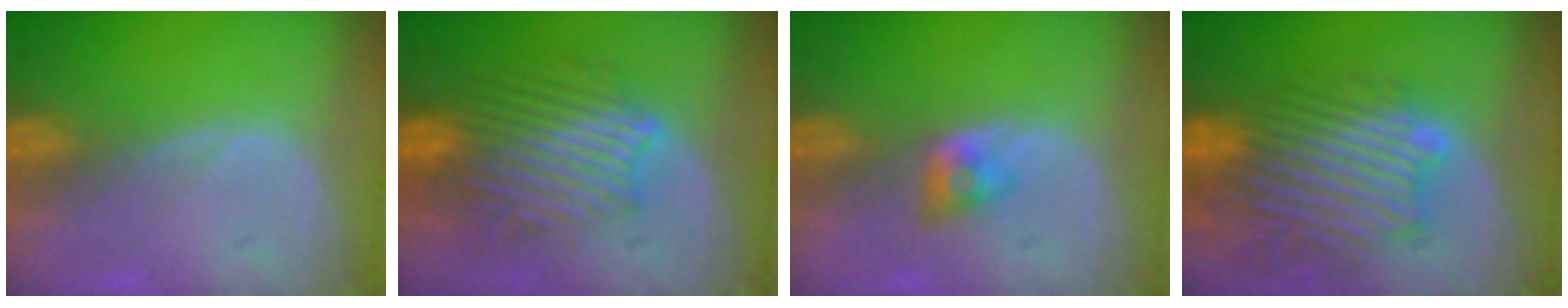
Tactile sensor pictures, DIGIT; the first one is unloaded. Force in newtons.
{"total": 9.0, "press": 8.9, "slide": 1.2}
{"total": 2.9, "press": 2.5, "slide": 1.5}
{"total": 11.5, "press": 10.5, "slide": 4.6}